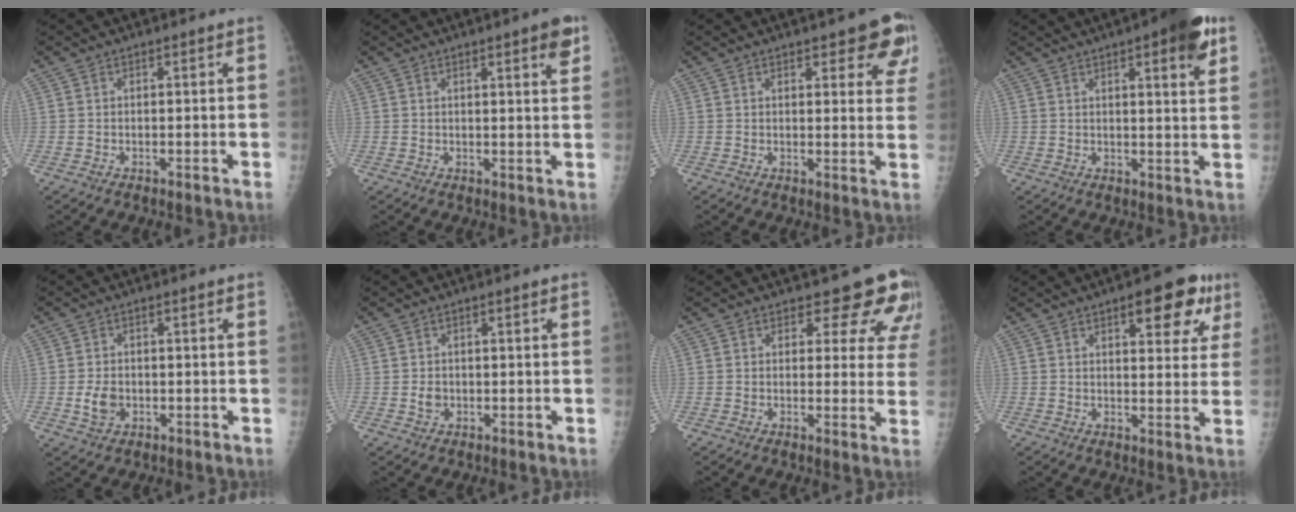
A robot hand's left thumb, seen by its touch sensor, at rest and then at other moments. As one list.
[{"total": 4.3, "force": [2.5, 0.6, 3.5], "torque": [-0.040, -0.011, 0.029]}, {"total": 9.1, "force": [5.4, 3.2, 6.6], "torque": [-0.043, -0.022, 0.058]}, {"total": 10.3, "force": [5.4, 2.4, 8.4], "torque": [-0.095, -0.018, 0.064]}, {"total": 3.7, "force": [-1.1, 2.8, 2.2], "torque": [-0.036, 0.001, -0.015]}, {"total": 1.8, "force": [-0.5, 1.6, 0.7], "torque": [-0.006, 0.002, -0.007]}, {"total": 9.7, "force": [7.6, 4.9, 3.6], "torque": [0.010, -0.039, 0.061]}, {"total": 10.7, "force": [5.4, 4.4, 8.1], "torque": [-0.062, -0.016, 0.062]}]